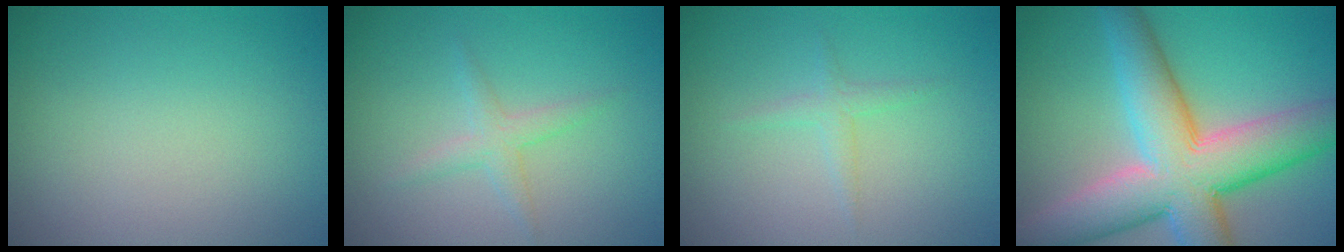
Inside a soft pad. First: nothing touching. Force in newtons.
{"total": 1.7, "press": 1.6, "slide": 0.1}
{"total": 1.2, "press": 1.2, "slide": 0.1}
{"total": 11.5, "press": 11.5, "slide": 0.5}